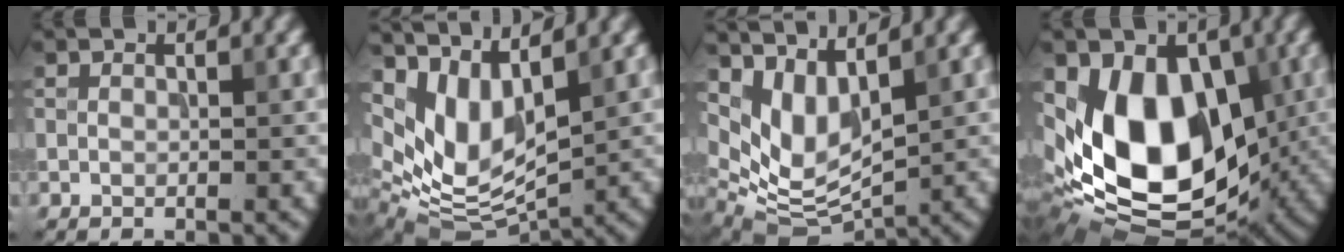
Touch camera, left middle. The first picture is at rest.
{"total": 7.5, "force": [3.7, 3.6, 5.4], "torque": [-0.119, -0.015, 0.078]}
{"total": 6.4, "force": [3.3, 3.1, 4.5], "torque": [-0.104, -0.015, 0.071]}
{"total": 12.8, "force": [0.3, 8.5, 9.6], "torque": [-0.151, -0.019, 0.000]}